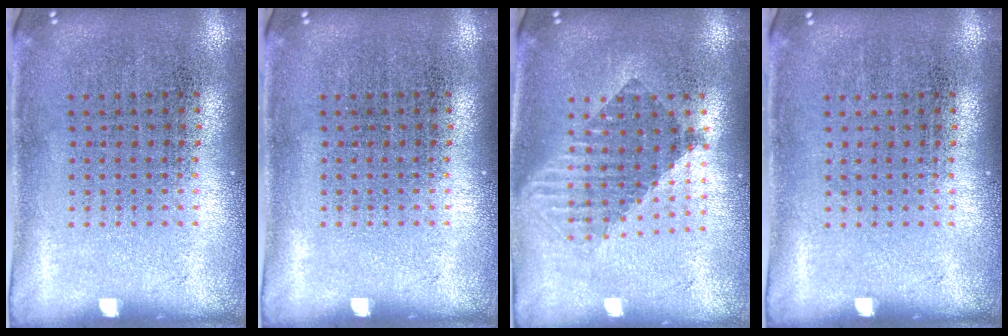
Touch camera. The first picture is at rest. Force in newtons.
{"total": 0.0}
{"total": 1.6, "press": 1.3, "slide": 0.9}
{"total": 0.0}